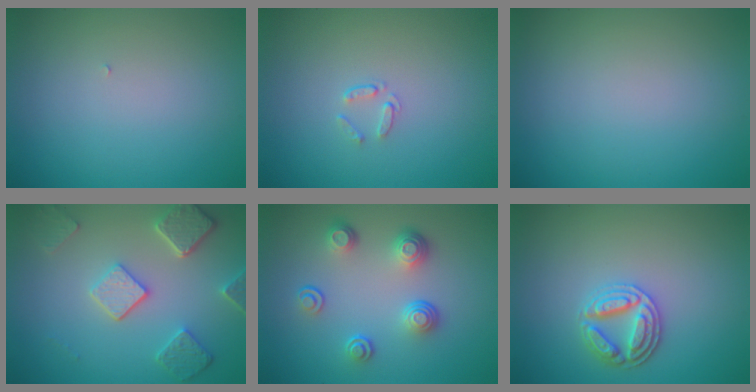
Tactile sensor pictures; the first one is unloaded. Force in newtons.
{"total": 0.7, "press": 0.5, "slide": 0.5}
{"total": 0.0}
{"total": 4.9, "press": 4.0, "slide": 2.9}
{"total": 4.0, "press": 3.0, "slide": 2.6}
{"total": 3.0, "press": 2.9, "slide": 0.8}